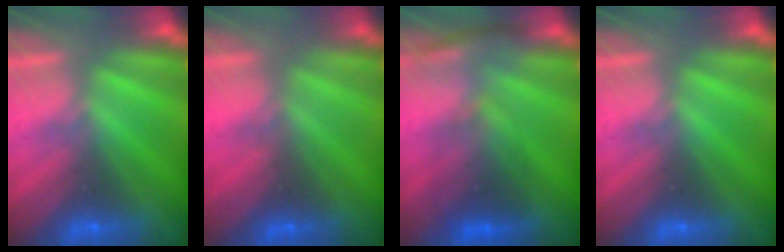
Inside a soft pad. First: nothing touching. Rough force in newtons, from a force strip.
{"total": 3.7}
{"total": 2.7}
{"total": 0.0}